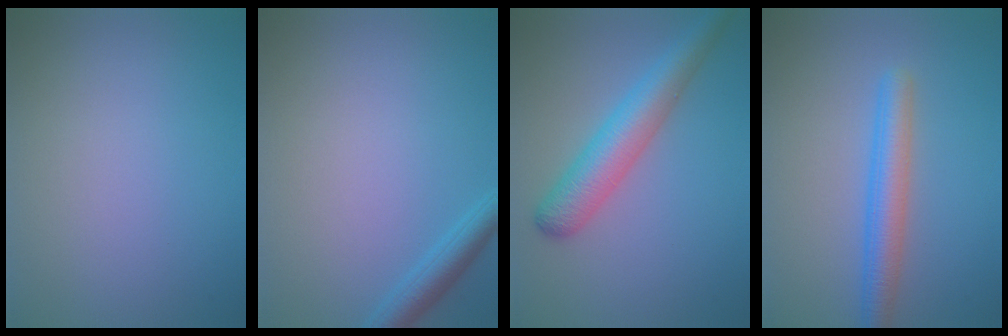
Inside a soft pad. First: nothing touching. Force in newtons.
{"total": 2.3, "press": 2.3, "slide": 0.1}
{"total": 5.1, "press": 5.1, "slide": 0.2}
{"total": 3.7, "press": 3.7, "slide": 0.1}